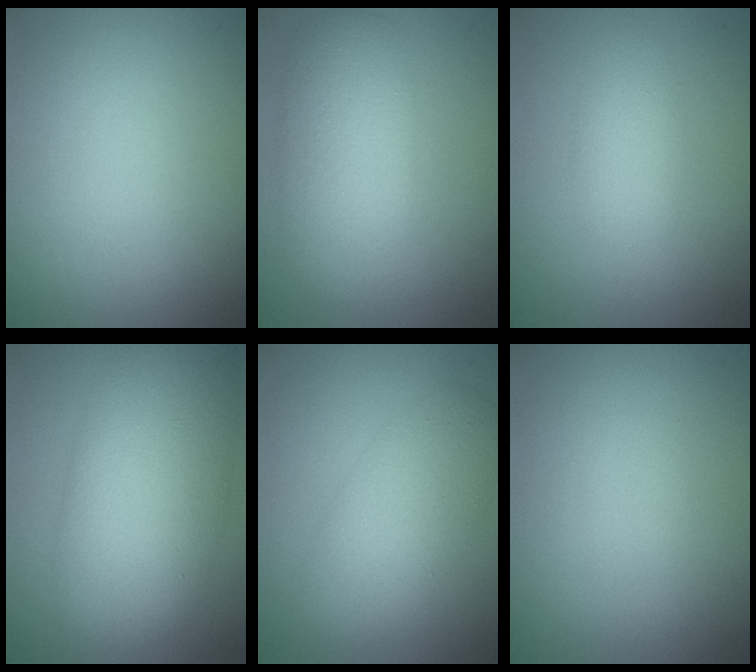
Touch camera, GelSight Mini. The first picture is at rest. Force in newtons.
{"total": 5.5, "press": 5.5, "slide": 0.2}
{"total": 2.4, "press": 2.4, "slide": 0.0}
{"total": 10.1, "press": 10.1, "slide": 0.5}
{"total": 4.9, "press": 4.9, "slide": 0.1}
{"total": 0.0}